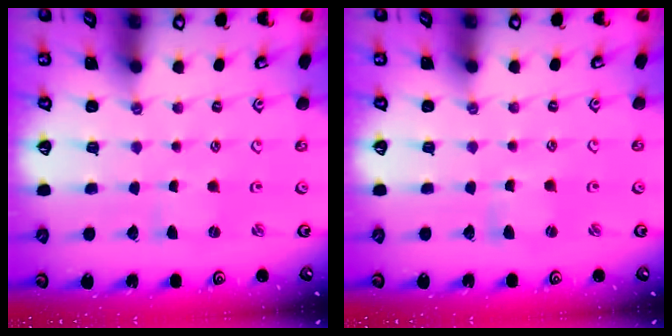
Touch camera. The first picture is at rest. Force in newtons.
{"total": 2.1, "press": 2.1, "slide": 0.3}